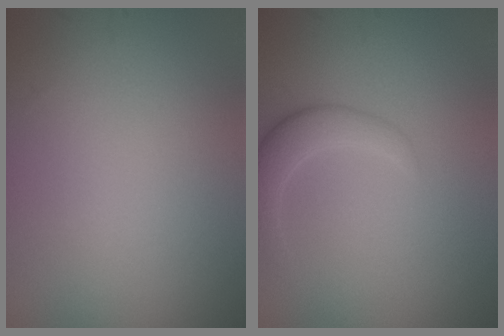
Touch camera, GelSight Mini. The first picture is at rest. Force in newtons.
{"total": 2.5, "press": 2.5, "slide": 0.1}